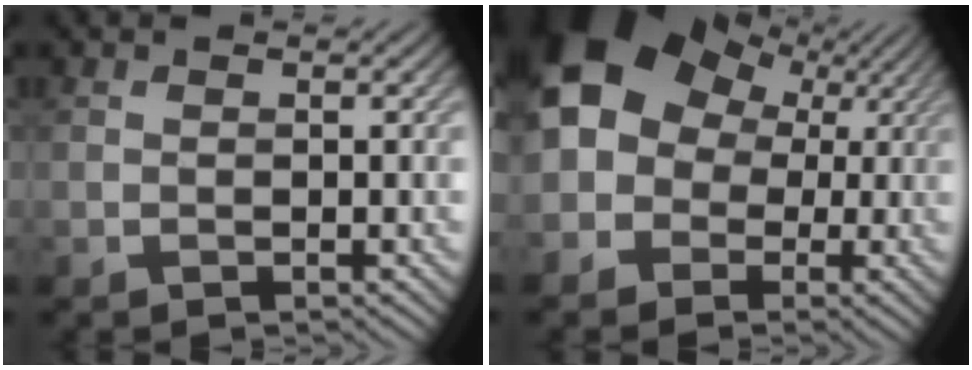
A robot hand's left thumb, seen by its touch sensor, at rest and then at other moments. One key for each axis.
{"total": 12.1, "fx": 2.3, "fy": 10.5, "fz": 5.6, "tx": -0.131, "ty": 0.007, "tz": 0.024}